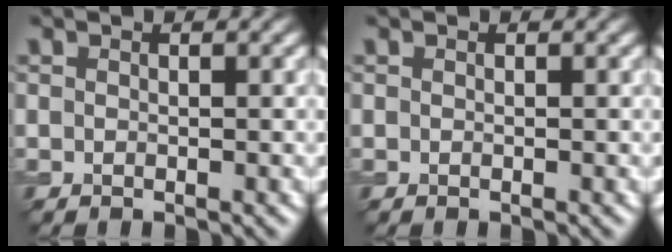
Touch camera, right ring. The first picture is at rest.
{"total": 0.0}